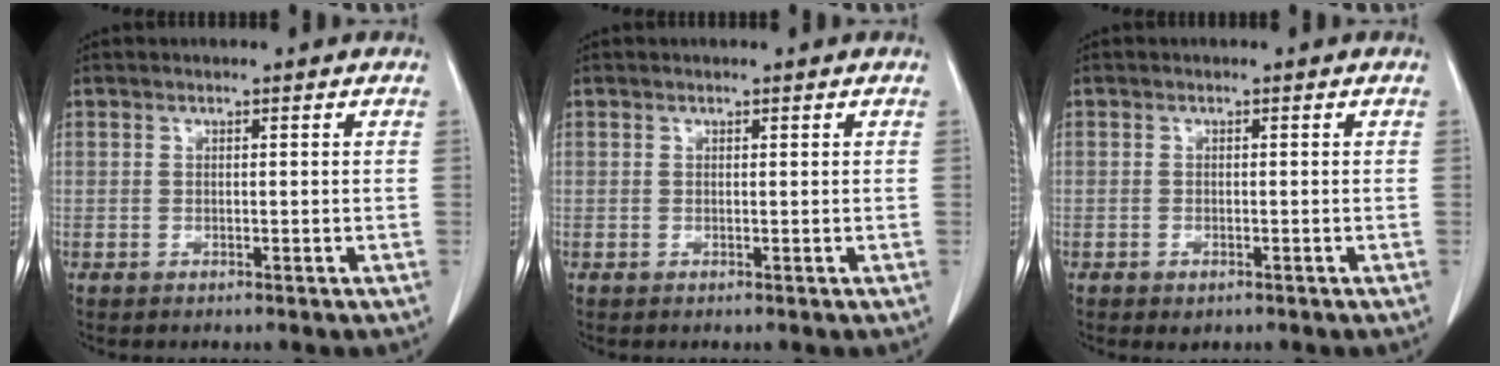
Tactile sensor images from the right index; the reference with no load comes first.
{"total": 0.0}
{"total": 1.1, "force": [-0.7, 0.6, 0.6], "torque": [-0.012, -0.001, -0.004]}